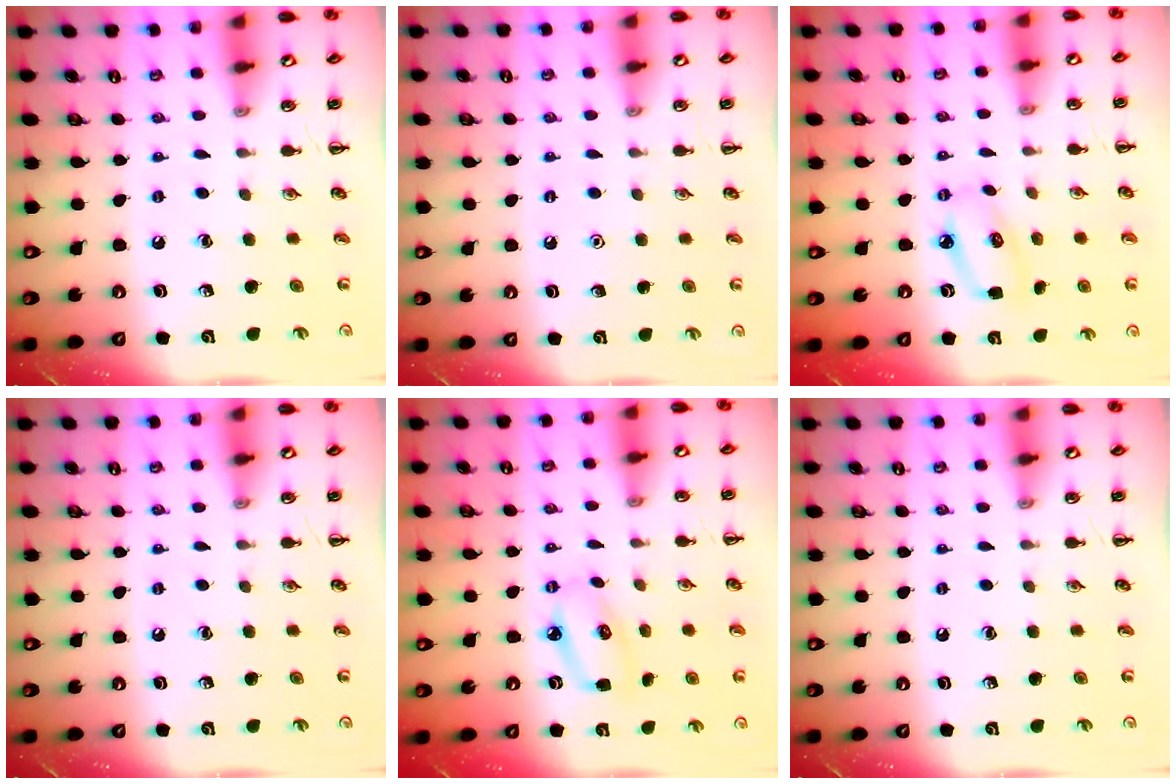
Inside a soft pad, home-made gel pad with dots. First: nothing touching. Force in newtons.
{"total": 1.6, "press": 1.5, "slide": 0.1}
{"total": 6.5, "press": 6.3, "slide": 1.5}
{"total": 0.0}
{"total": 6.5, "press": 6.3, "slide": 1.5}
{"total": 0.0}